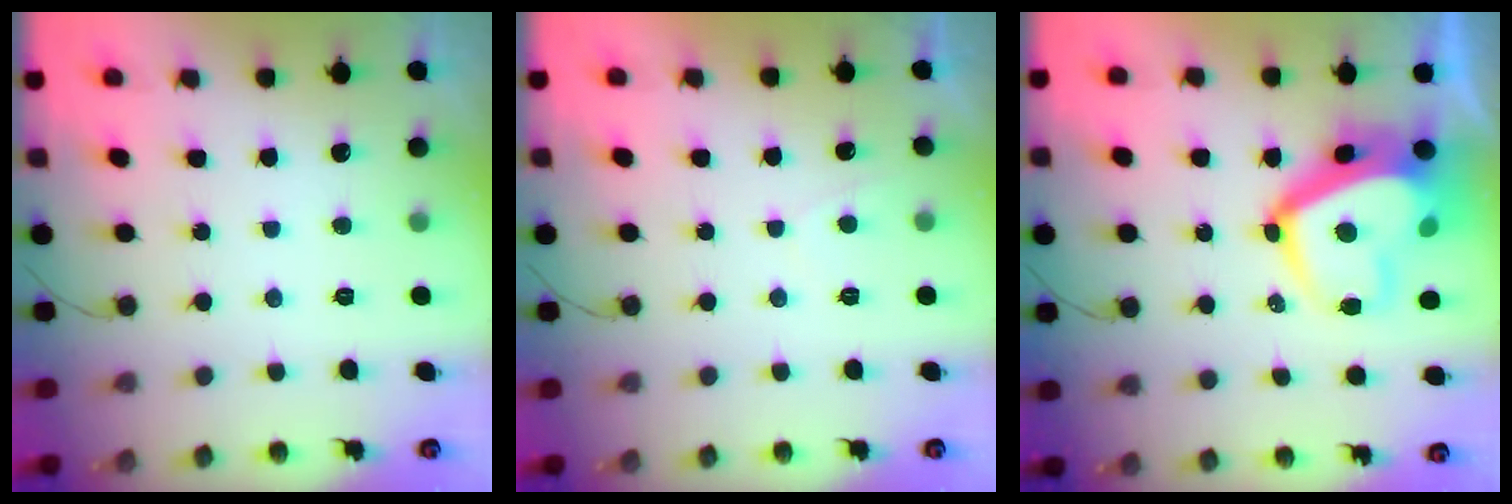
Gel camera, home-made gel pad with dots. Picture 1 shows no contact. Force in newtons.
{"total": 1.9, "press": 1.8, "slide": 0.6}
{"total": 15.4, "press": 15.4, "slide": 1.2}